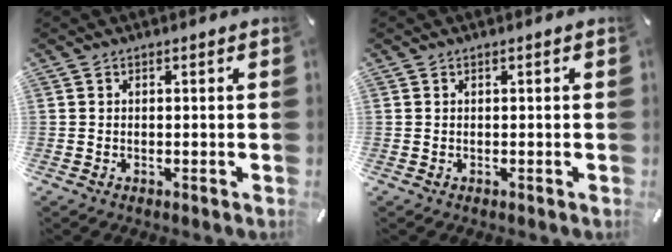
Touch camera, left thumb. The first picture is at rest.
{"total": 0.0}